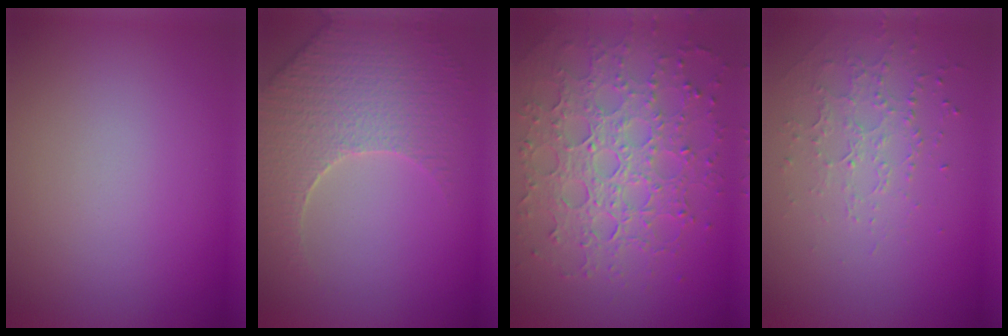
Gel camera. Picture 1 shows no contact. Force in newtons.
{"total": 5.2, "press": 4.7, "slide": 2.2}
{"total": 7.7, "press": 5.4, "slide": 5.4}
{"total": 1.5, "press": 1.2, "slide": 0.9}